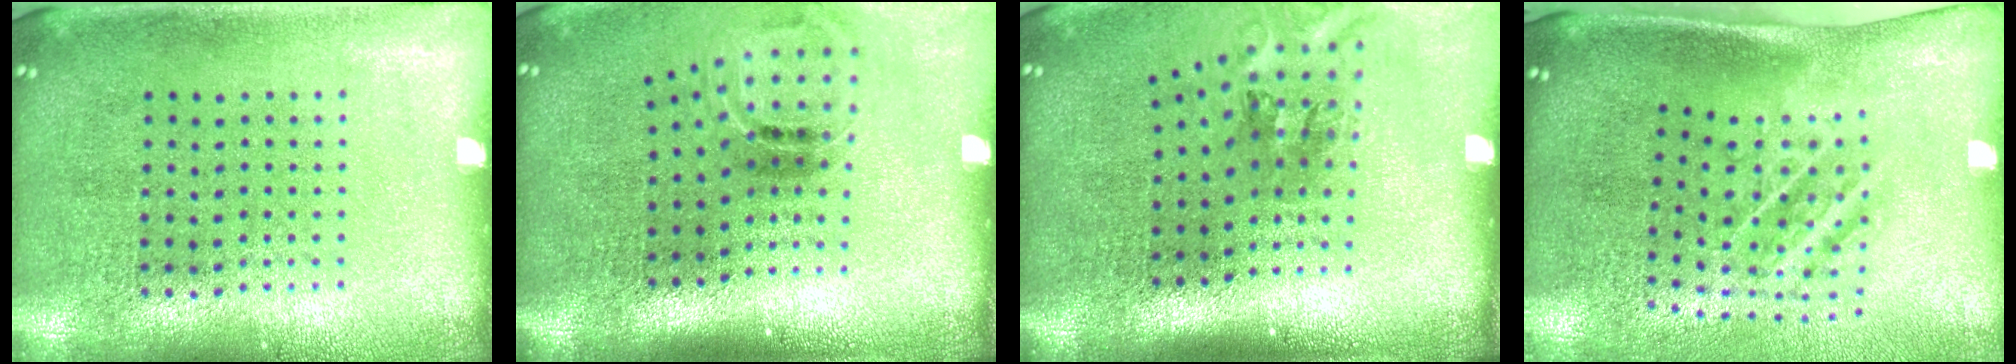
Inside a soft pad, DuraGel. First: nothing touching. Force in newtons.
{"total": 1.5, "press": 1.0, "slide": 1.1}
{"total": 2.0, "press": 1.2, "slide": 1.6}
{"total": 1.9, "press": 1.1, "slide": 1.6}